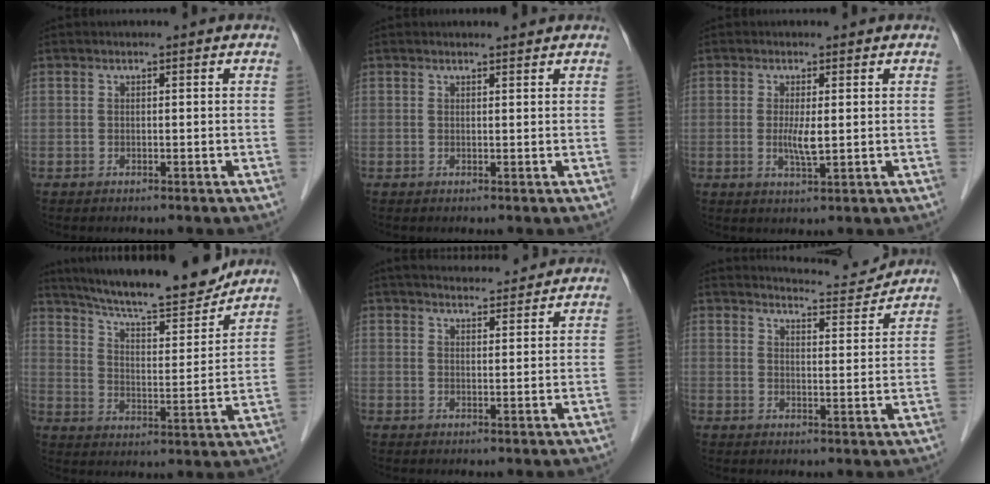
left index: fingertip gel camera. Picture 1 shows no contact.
{"total": 1.6, "force": [1.6, 0.1, 0.1], "torque": [-0.008, 0.004, 0.022]}
{"total": 2.9, "force": [0.1, 0.4, 2.9], "torque": [-0.059, -0.007, 0.005]}
{"total": 16.8, "force": [15.1, 2.2, 7.1], "torque": [-0.106, -0.020, 0.208]}
{"total": 9.0, "force": [8.5, 1.4, 2.6], "torque": [-0.037, 0.017, 0.118]}
{"total": 7.0, "force": [7.0, 0.0, 0.0], "torque": [-0.010, -0.009, 0.094]}